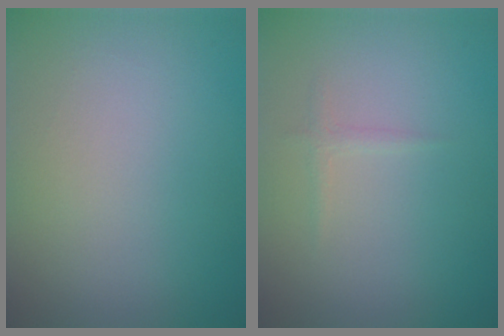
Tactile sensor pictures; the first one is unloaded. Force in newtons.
{"total": 0.7, "press": 0.7, "slide": 0.1}